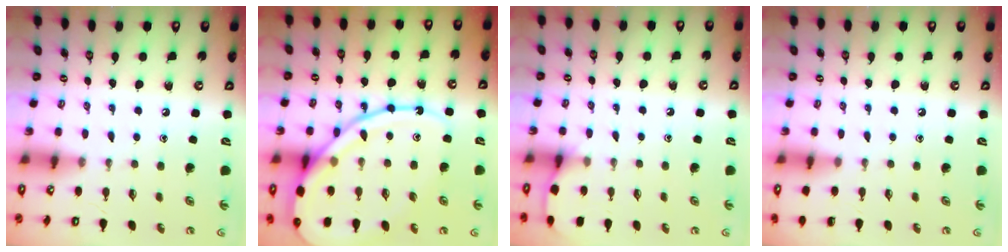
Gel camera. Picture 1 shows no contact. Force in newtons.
{"total": 19.0, "press": 18.9, "slide": 2.0}
{"total": 5.0, "press": 5.0, "slide": 0.7}
{"total": 0.0}